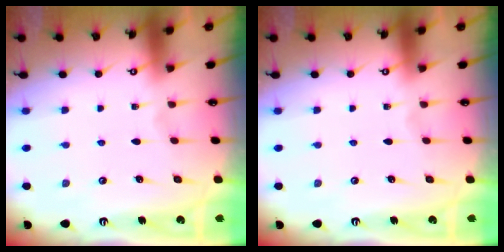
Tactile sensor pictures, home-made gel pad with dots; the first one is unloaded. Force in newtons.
{"total": 0.0}